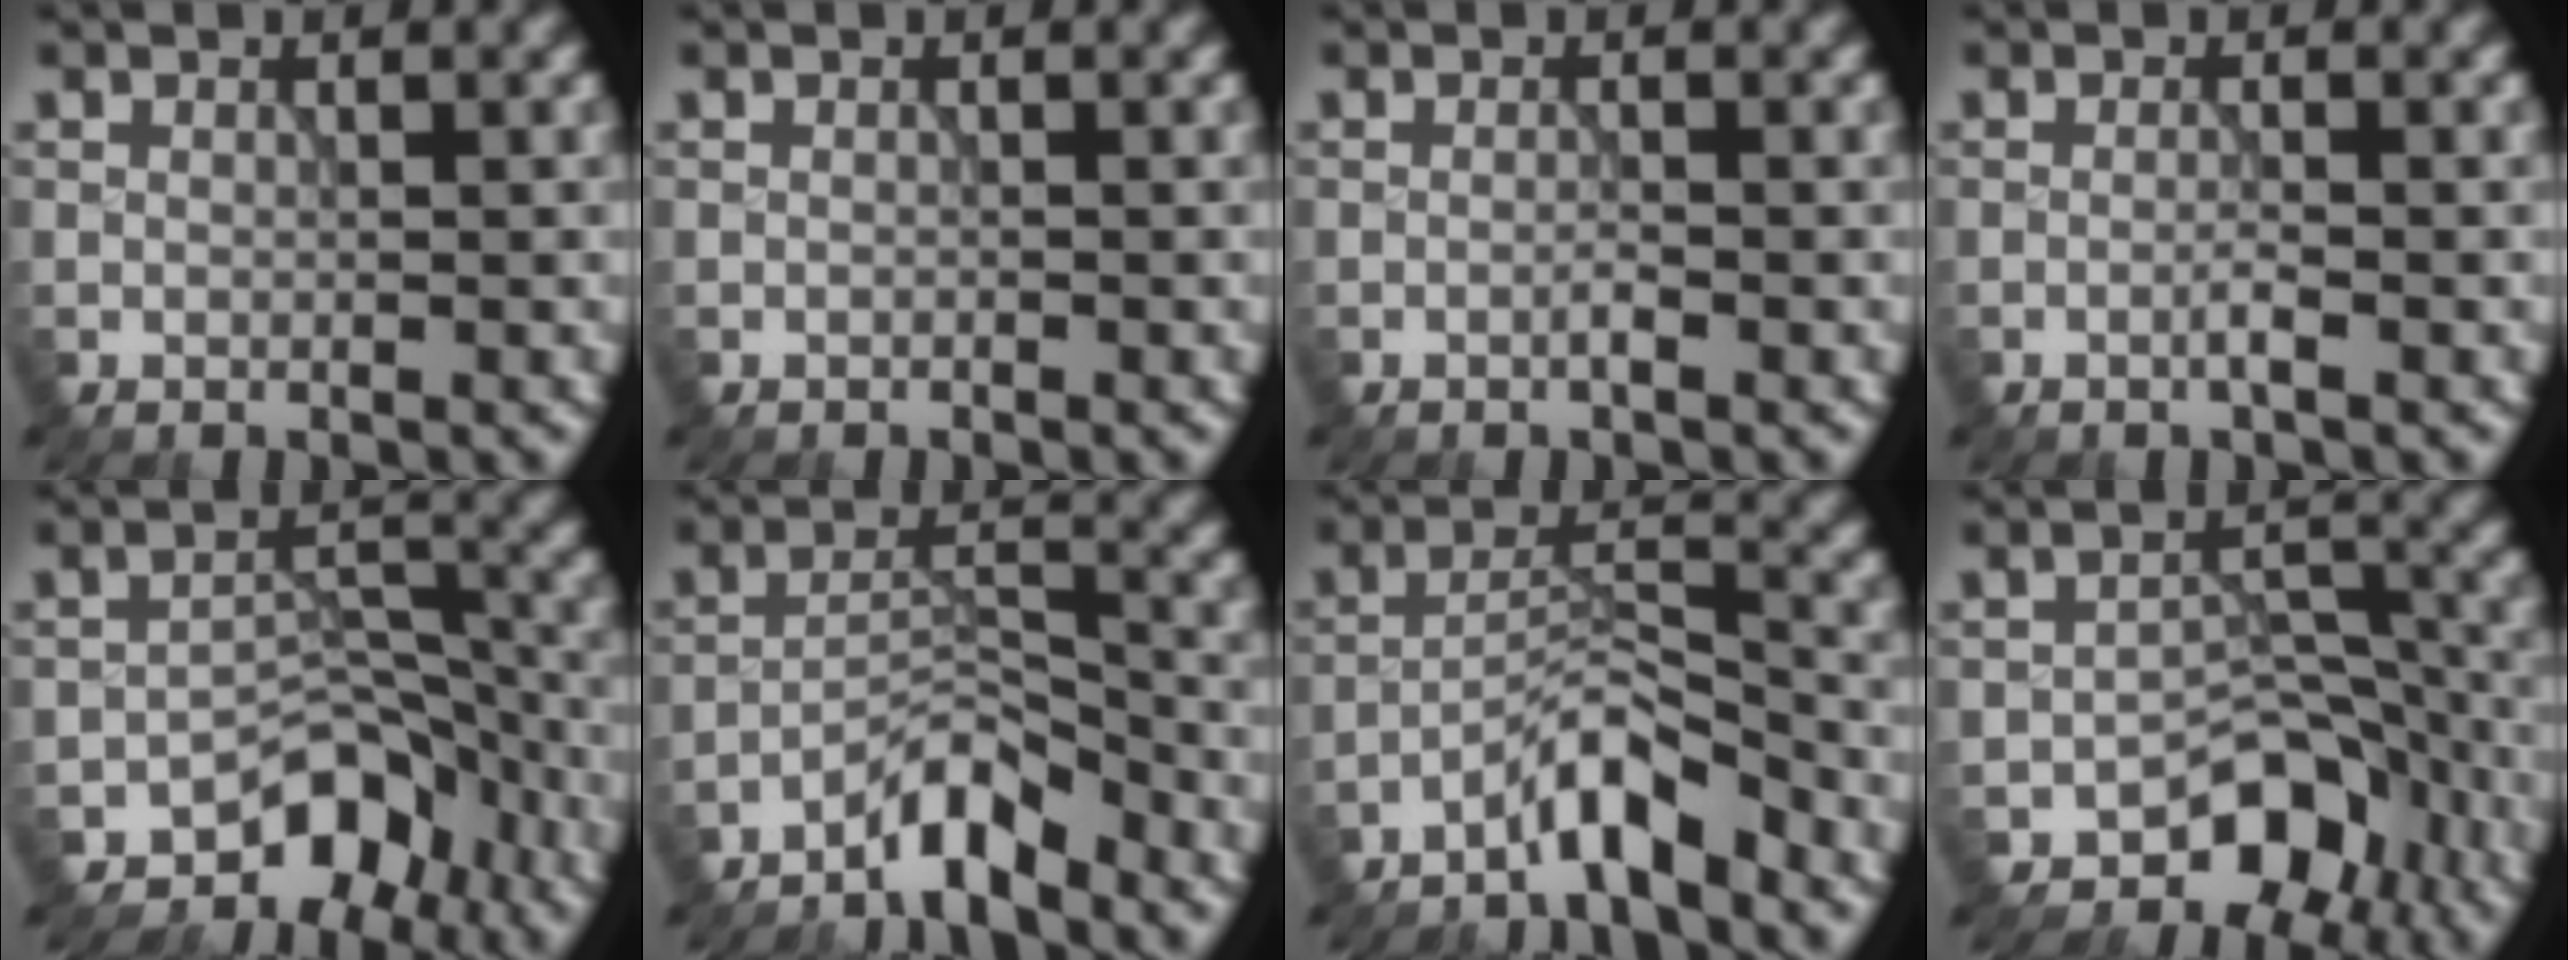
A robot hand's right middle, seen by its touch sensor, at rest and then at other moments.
{"total": 0.0}
{"total": 0.8, "force": [-0.5, 0.0, 0.7], "torque": [-0.013, 0.001, -0.010]}
{"total": 1.1, "force": [-0.5, 0.0, 1.0], "torque": [-0.017, 0.003, -0.013]}
{"total": 5.5, "force": [-4.2, 3.0, 2.0], "torque": [-0.006, 0.002, -0.067]}
{"total": 4.0, "force": [-3.4, 0.8, 2.0], "torque": [-0.035, 0.014, -0.070]}
{"total": 4.5, "force": [-3.5, 0.7, 2.6], "torque": [-0.048, 0.014, -0.073]}
{"total": 5.6, "force": [-3.9, 3.3, 2.3], "torque": [-0.012, 0.001, -0.062]}